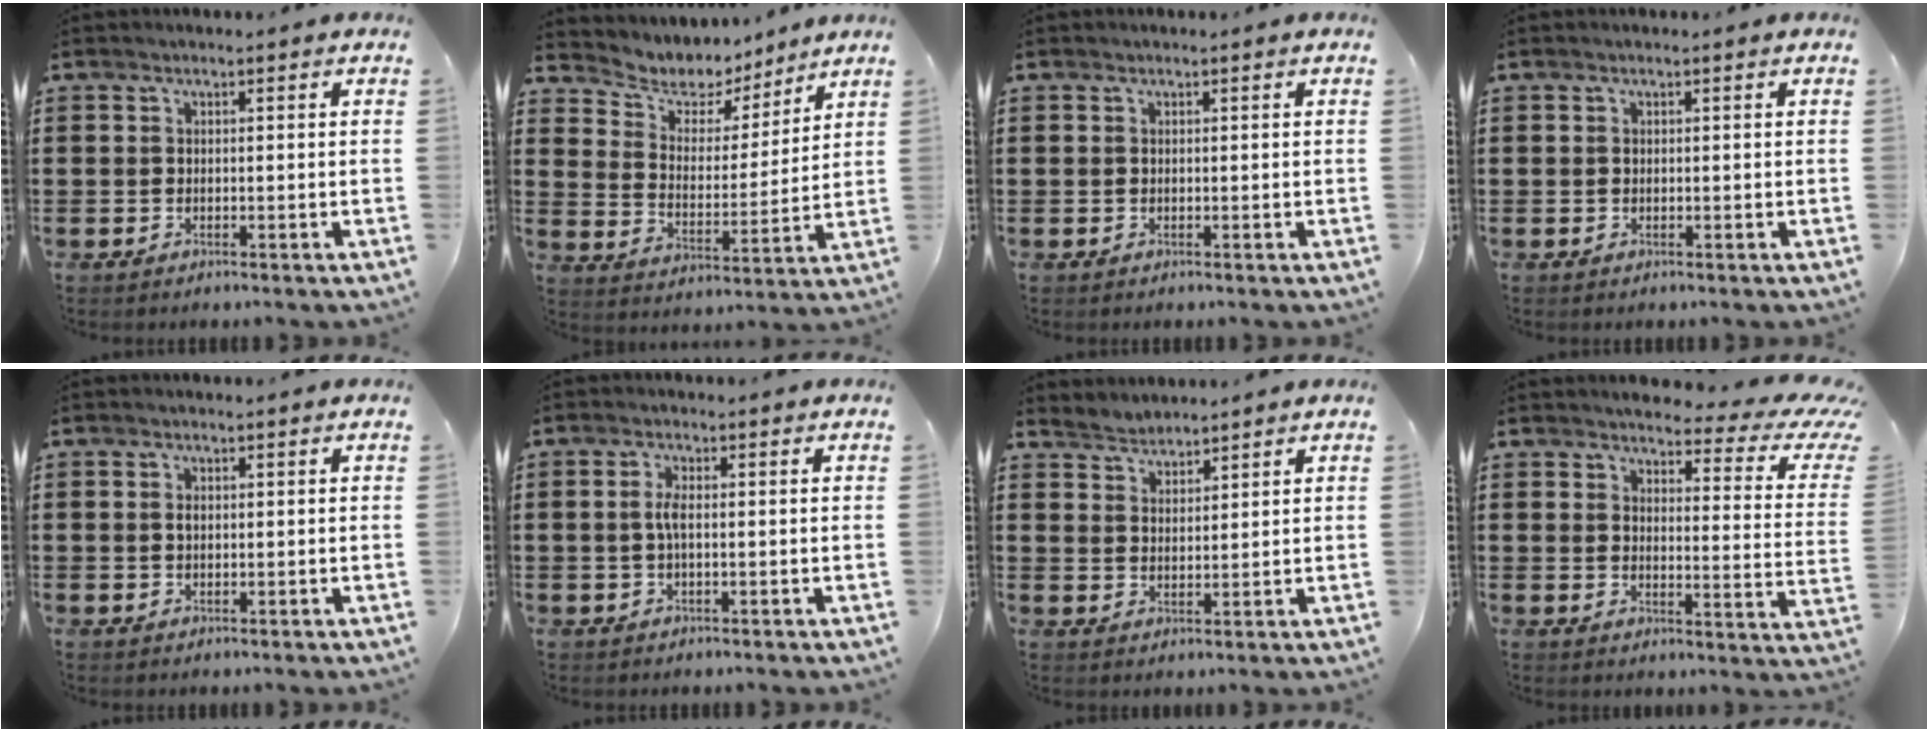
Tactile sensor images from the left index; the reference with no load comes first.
{"total": 5.8, "force": [5.2, 2.5, 0.6], "torque": [-0.049, -0.031, 0.090]}
{"total": 0.0}
{"total": 0.0}
{"total": 0.8, "force": [0.2, 0.5, 0.6], "torque": [-0.015, 0.003, 0.002]}
{"total": 2.5, "force": [0.0, 0.7, 2.4], "torque": [-0.054, -0.002, -0.004]}
{"total": 2.7, "force": [2.6, 0.4, -0.7], "torque": [0.003, -0.006, 0.050]}
{"total": 4.4, "force": [3.7, 0.8, 2.3], "torque": [-0.042, -0.033, 0.054]}